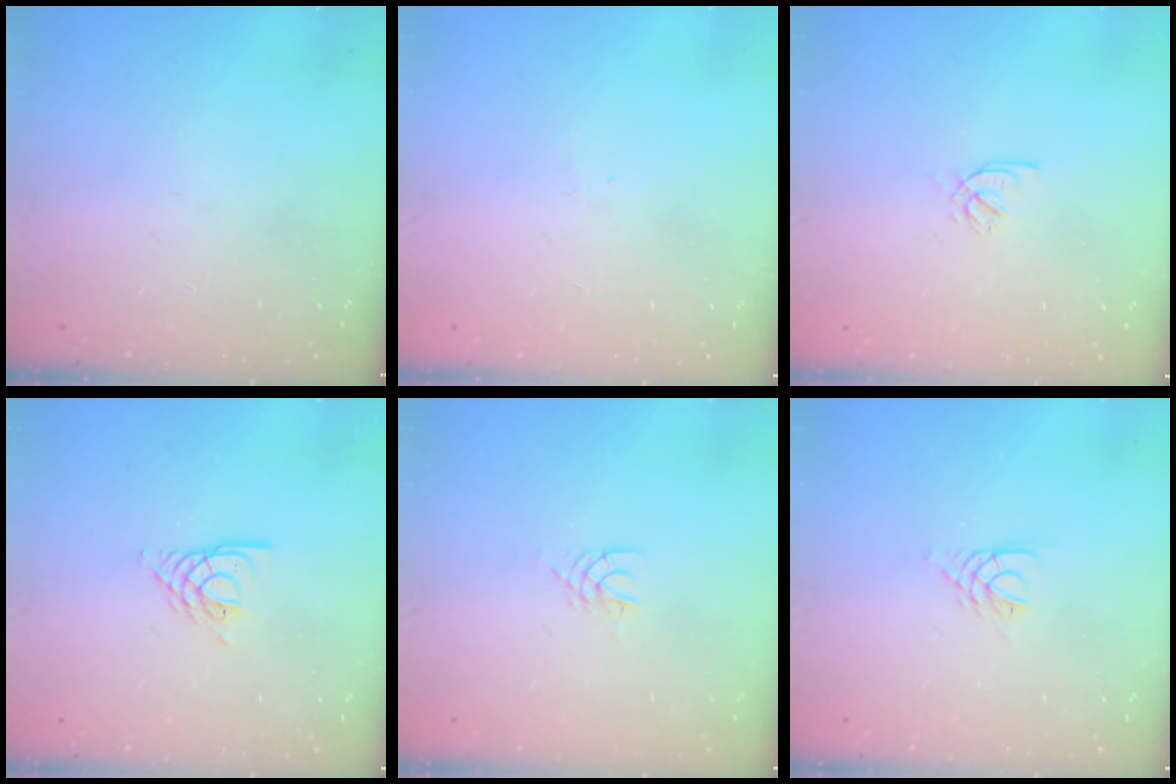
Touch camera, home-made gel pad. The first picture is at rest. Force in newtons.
{"total": 1.6, "press": 1.5, "slide": 0.4}
{"total": 2.1, "press": 2.1, "slide": 0.2}
{"total": 4.2, "press": 4.1, "slide": 0.5}
{"total": 2.5, "press": 2.5, "slide": 0.4}
{"total": 3.0, "press": 2.9, "slide": 0.4}